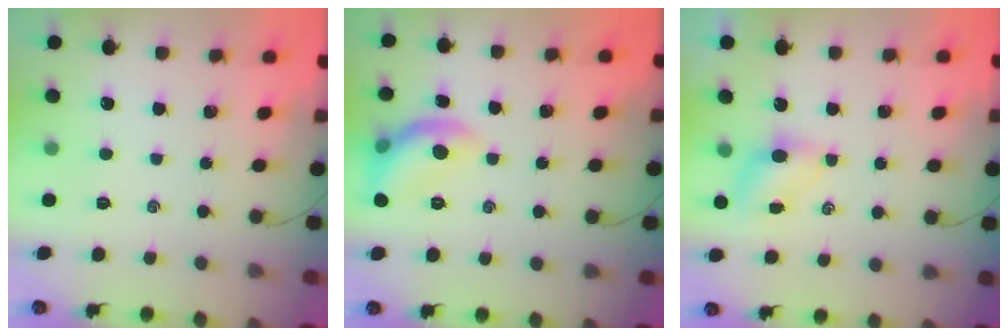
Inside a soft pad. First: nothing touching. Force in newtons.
{"total": 10.9, "press": 10.9, "slide": 1.0}
{"total": 4.7, "press": 4.7, "slide": 0.5}